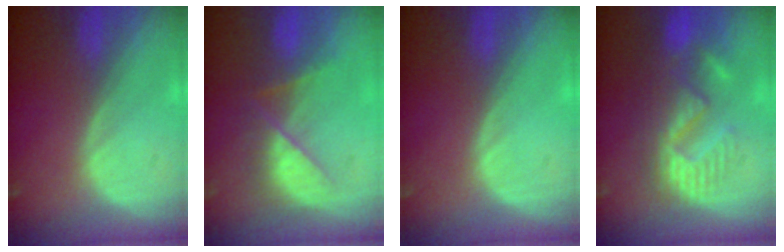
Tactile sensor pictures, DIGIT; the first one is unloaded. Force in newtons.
{"total": 7.1, "press": 6.9, "slide": 1.3}
{"total": 0.0}
{"total": 10.9, "press": 9.6, "slide": 5.1}